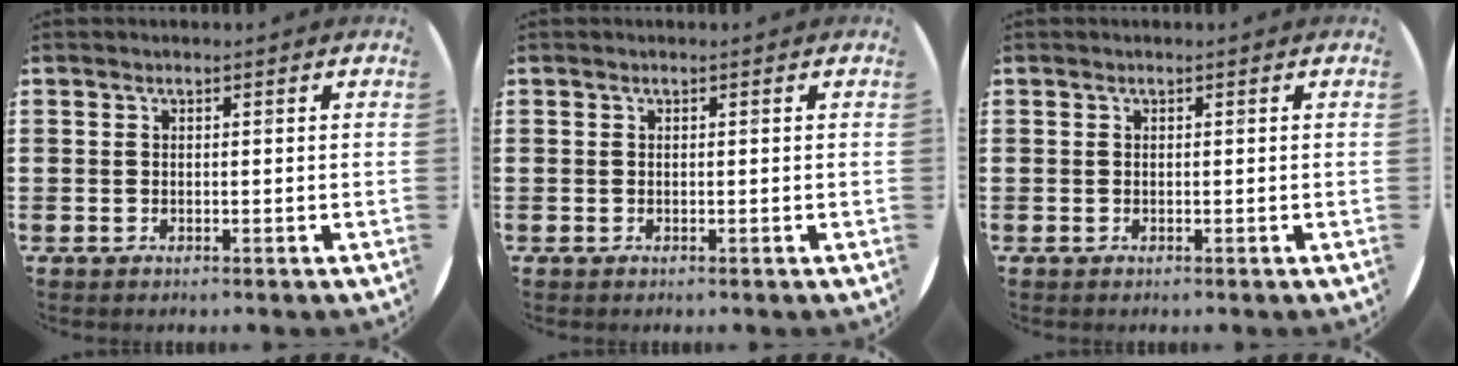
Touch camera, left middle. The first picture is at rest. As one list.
[{"total": 0.0}, {"total": 0.0}]